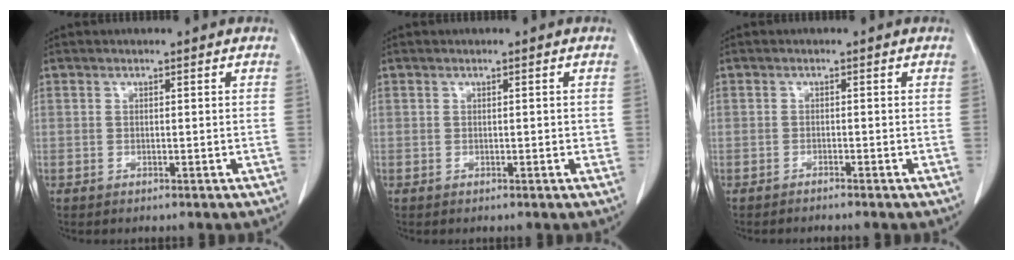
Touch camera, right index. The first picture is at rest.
{"total": 0.9, "force": [0.0, 0.4, 0.9], "torque": [-0.010, 0.001, 0.001]}
{"total": 1.3, "force": [-1.2, -0.3, 0.4], "torque": [-0.007, 0.002, -0.018]}